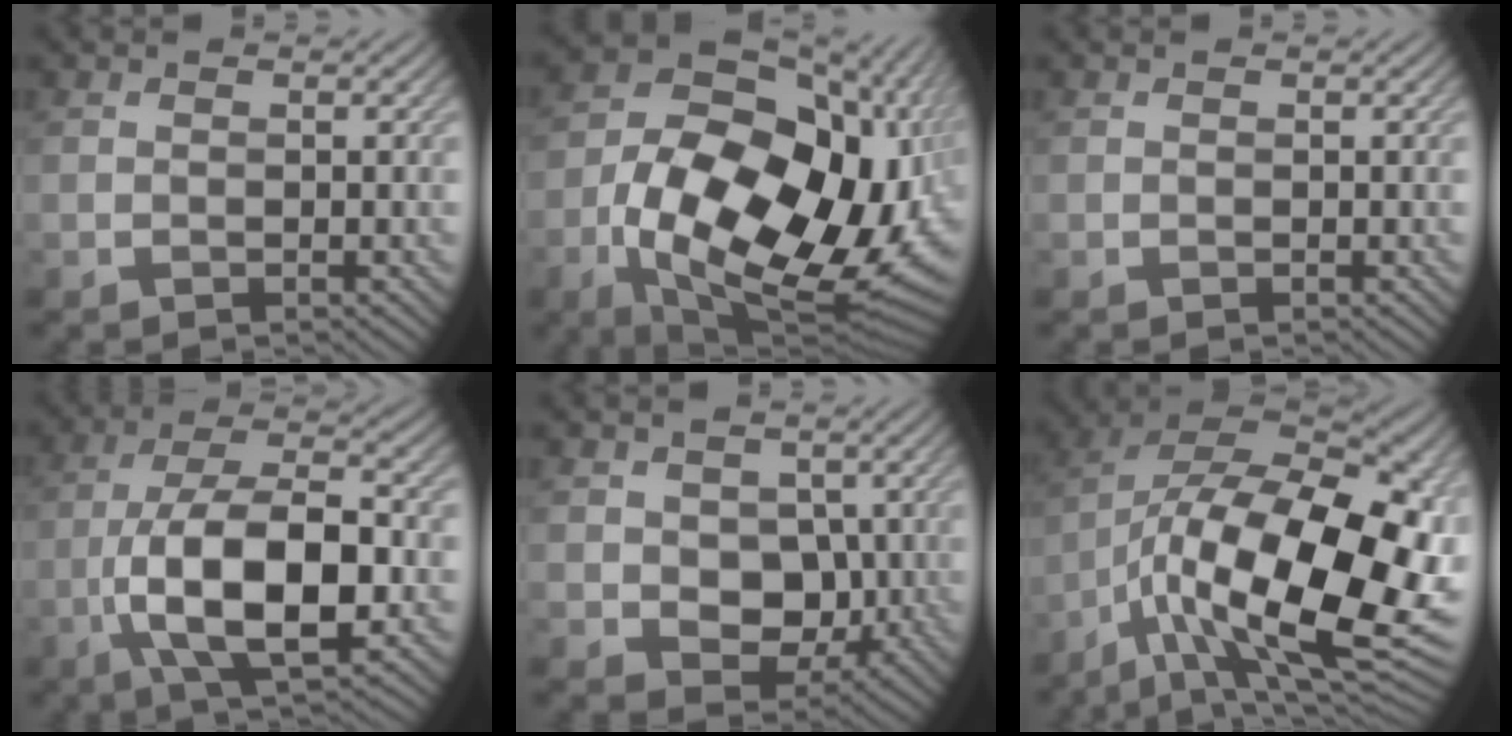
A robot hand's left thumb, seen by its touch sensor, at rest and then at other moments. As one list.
[{"total": 19.8, "force": [-2.9, 12.6, 14.9], "torque": [-0.284, -0.057, -0.015]}, {"total": 0.0}, {"total": 12.6, "force": [-3.2, 5.3, 11.0], "torque": [-0.210, 0.000, -0.066]}, {"total": 6.4, "force": [0.0, 5.1, 3.9], "torque": [-0.073, -0.010, -0.010]}, {"total": 19.7, "force": [-5.8, 9.2, 16.4], "torque": [-0.265, -0.014, -0.090]}]